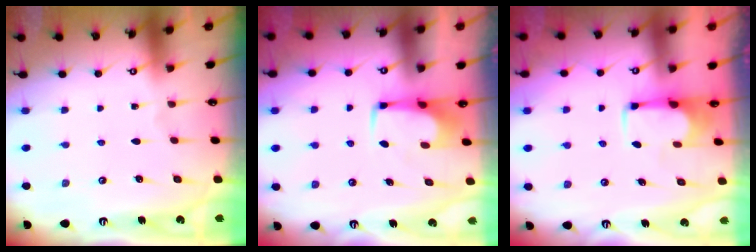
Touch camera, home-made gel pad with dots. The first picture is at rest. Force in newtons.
{"total": 1.7, "press": 1.6, "slide": 0.6}
{"total": 1.7, "press": 1.5, "slide": 0.9}